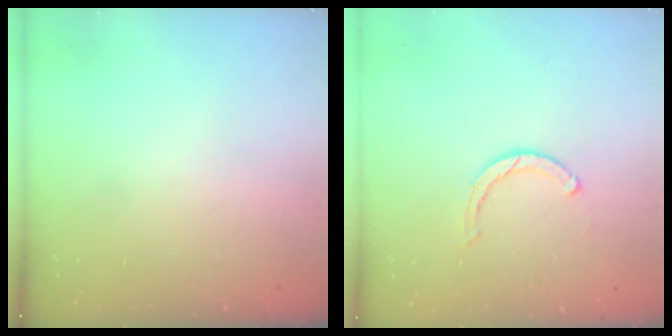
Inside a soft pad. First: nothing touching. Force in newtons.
{"total": 3.5, "press": 3.5, "slide": 0.3}